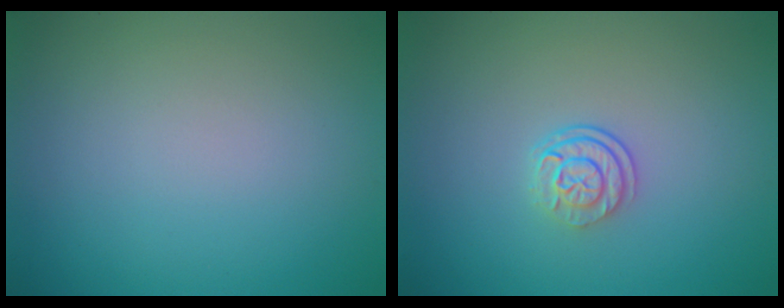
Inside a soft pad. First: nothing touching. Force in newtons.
{"total": 2.4, "press": 1.8, "slide": 1.6}